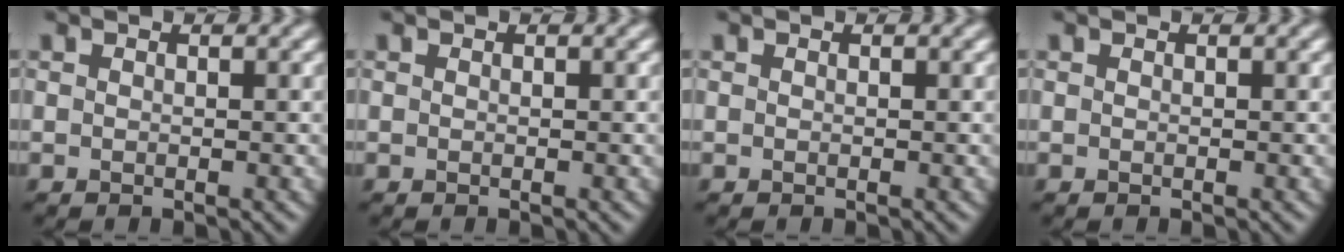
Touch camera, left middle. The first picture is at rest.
{"total": 0.0}
{"total": 0.0}
{"total": 0.0}